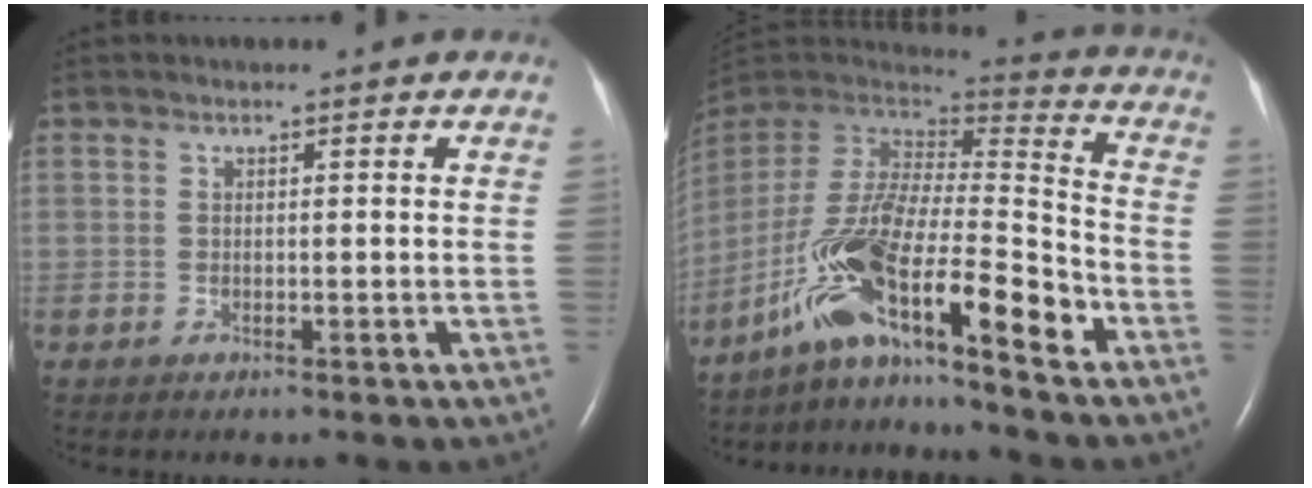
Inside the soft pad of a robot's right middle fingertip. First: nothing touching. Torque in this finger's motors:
{"motor_torque": [0.81, -0.66, 0.53, 0.21]}